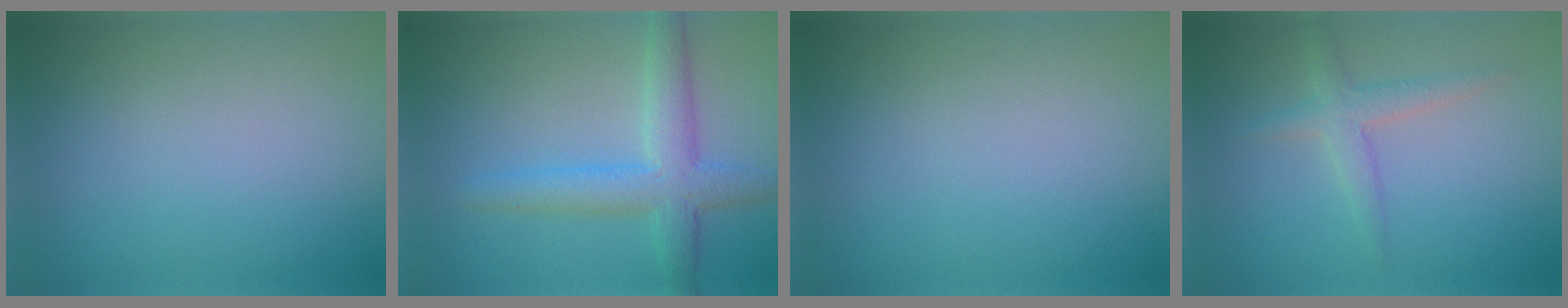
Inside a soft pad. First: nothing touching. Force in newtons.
{"total": 4.6, "press": 4.6, "slide": 0.2}
{"total": 0.0}
{"total": 2.3, "press": 2.3, "slide": 0.1}